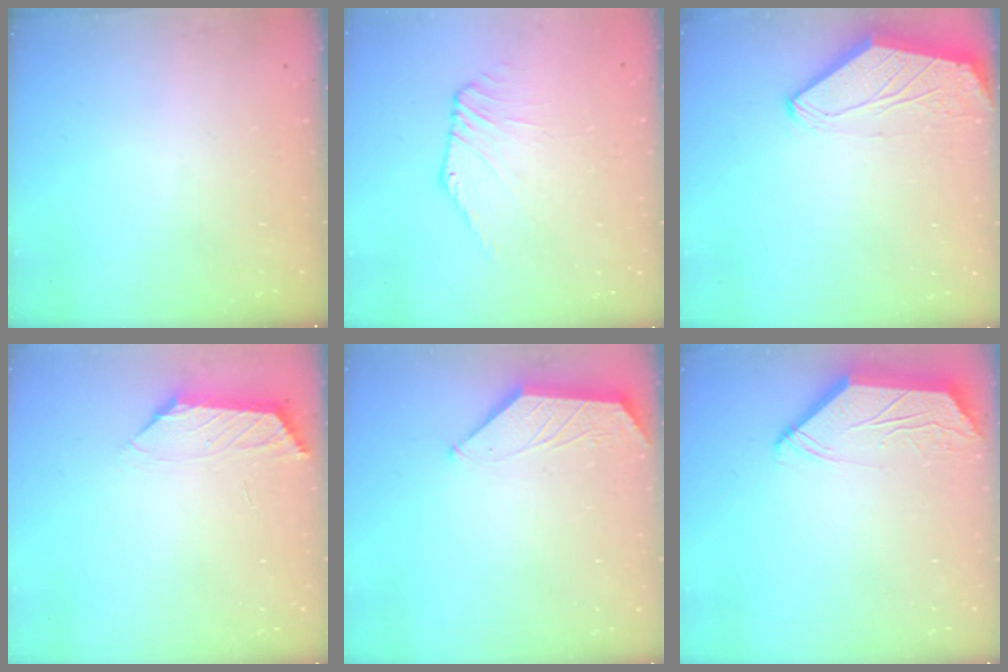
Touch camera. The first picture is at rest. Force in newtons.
{"total": 1.1, "press": 1.1, "slide": 0.3}
{"total": 0.0}
{"total": 0.8, "press": 0.7, "slide": 0.4}
{"total": 1.2, "press": 1.2, "slide": 0.3}
{"total": 3.8, "press": 3.7, "slide": 0.3}